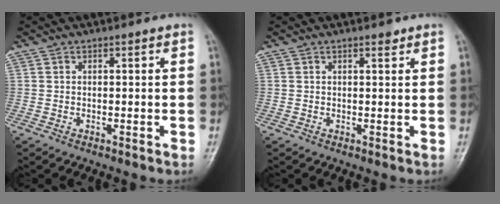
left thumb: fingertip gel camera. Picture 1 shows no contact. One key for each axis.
{"total": 1.1, "fx": 0.8, "fy": 0.4, "fz": 0.6, "tx": -0.008, "ty": -0.005, "tz": 0.011}